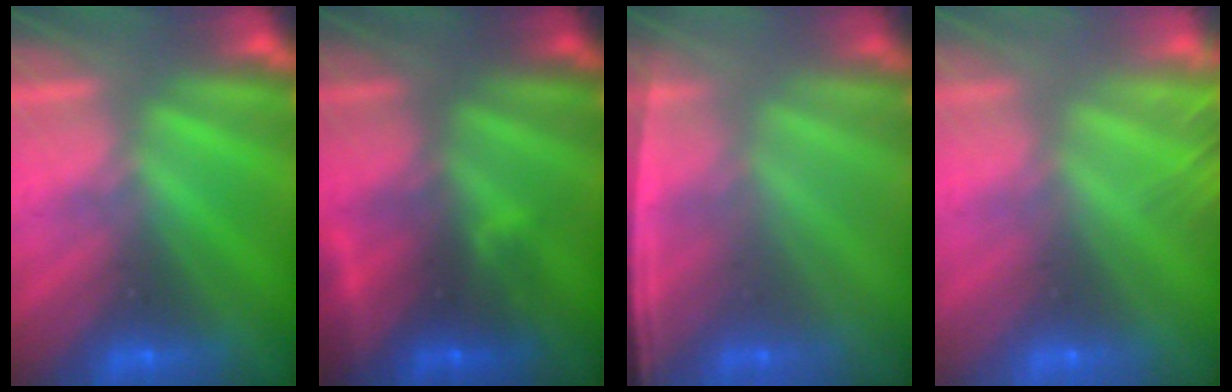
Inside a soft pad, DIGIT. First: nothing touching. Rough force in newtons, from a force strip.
{"total": 2.6}
{"total": 1.5}
{"total": 6.5}